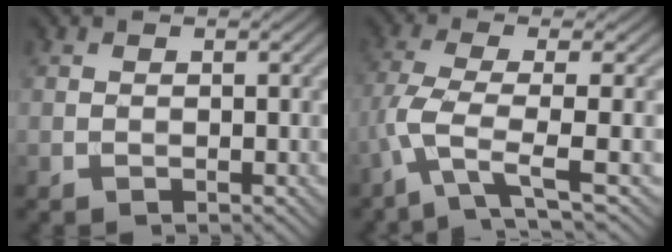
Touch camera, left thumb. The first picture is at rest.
{"total": 5.8, "force": [-1.8, 1.0, 5.4], "torque": [-0.112, 0.003, -0.053]}